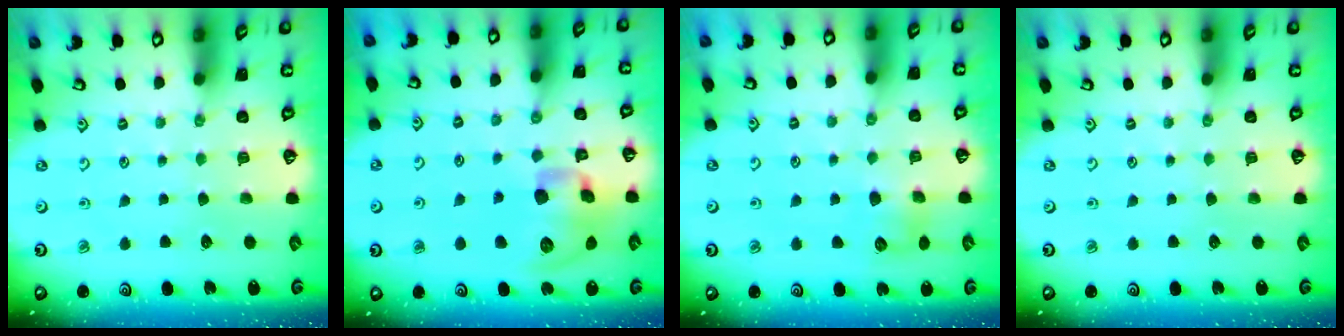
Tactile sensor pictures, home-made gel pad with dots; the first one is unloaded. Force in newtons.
{"total": 14.9, "press": 14.7, "slide": 2.5}
{"total": 6.7, "press": 6.7, "slide": 0.9}
{"total": 0.0}